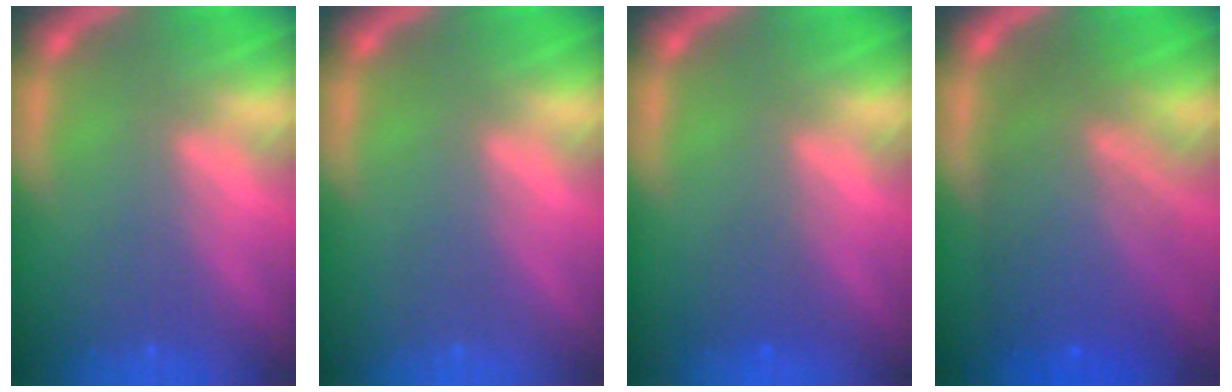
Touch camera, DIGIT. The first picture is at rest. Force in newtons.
{"total": 0.0}
{"total": 1.0}
{"total": 8.6}